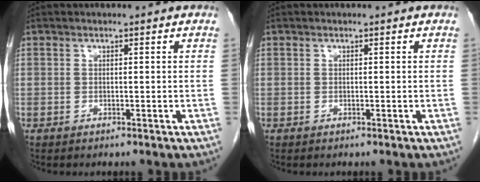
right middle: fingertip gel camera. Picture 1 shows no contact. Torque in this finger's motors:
{"motor_torque": [0.00, 0.00, 0.00, 0.01]}